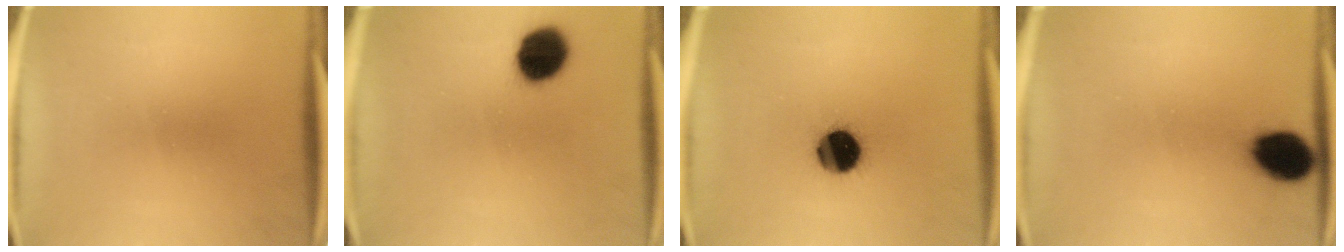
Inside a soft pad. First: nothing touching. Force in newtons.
{"total": 10.9}
{"total": 13.0}
{"total": 9.3}